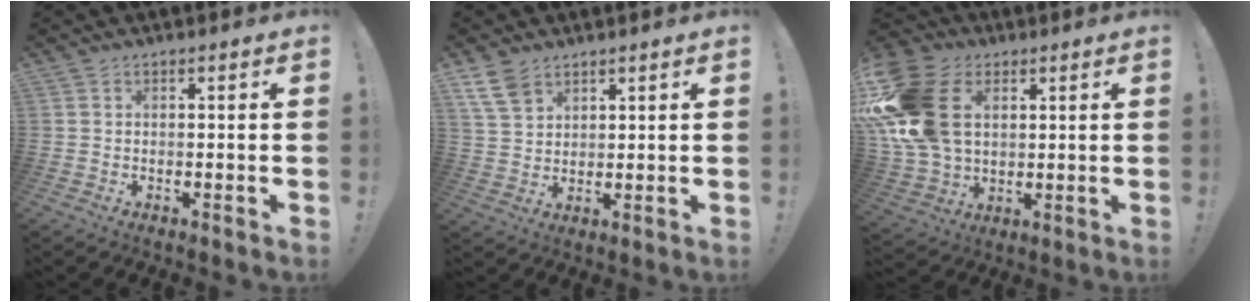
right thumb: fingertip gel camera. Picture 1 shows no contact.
{"total": 7.6, "force": [5.1, 4.4, 3.6], "torque": [-0.060, -0.021, 0.100]}
{"total": 22.9, "force": [5.4, 16.4, 15.1], "torque": [-0.299, -0.015, 0.107]}